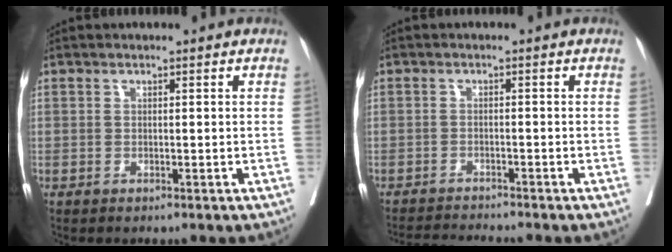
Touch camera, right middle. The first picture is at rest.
{"total": 4.9, "force": [-4.8, -0.8, 0.8], "torque": [-0.010, -0.018, -0.077]}